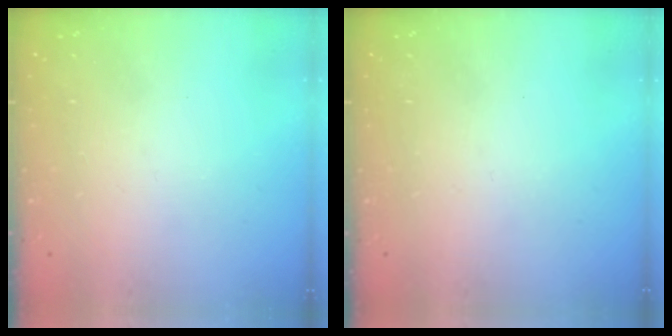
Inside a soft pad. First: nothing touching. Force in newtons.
{"total": 0.0}